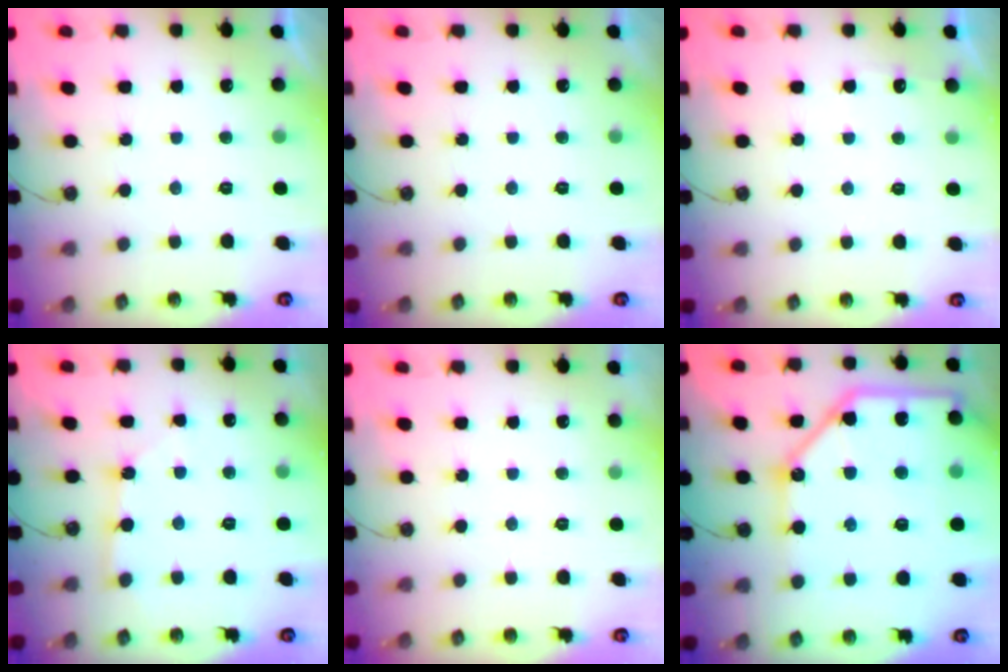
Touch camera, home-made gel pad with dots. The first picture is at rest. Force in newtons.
{"total": 0.0}
{"total": 3.2, "press": 3.2, "slide": 0.5}
{"total": 3.0, "press": 3.0, "slide": 0.4}
{"total": 0.0}
{"total": 21.5, "press": 21.3, "slide": 2.4}